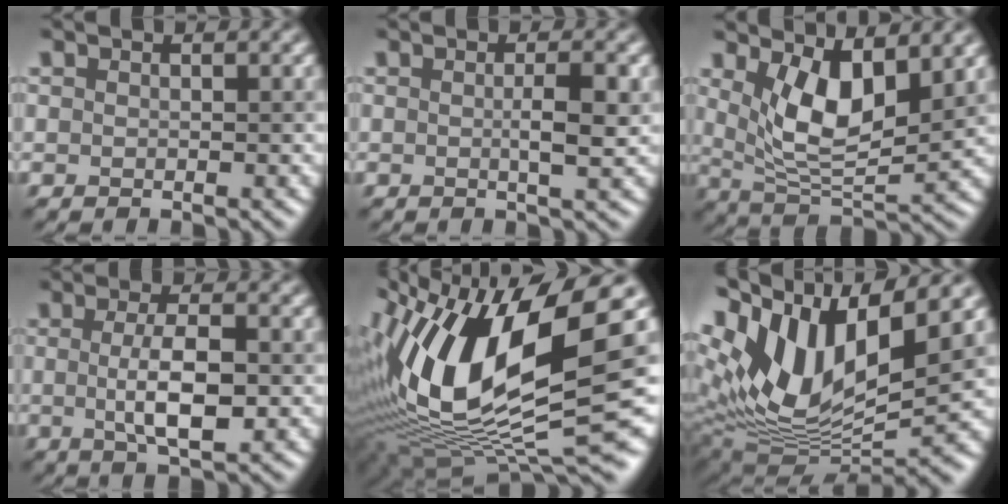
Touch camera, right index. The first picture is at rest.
{"total": 2.4, "force": [0.0, 0.3, 2.4], "torque": [-0.041, -0.001, -0.001]}
{"total": 6.5, "force": [2.4, 2.7, 5.4], "torque": [-0.107, -0.015, 0.052]}
{"total": 4.7, "force": [-0.1, 1.3, 4.5], "torque": [-0.091, 0.000, -0.003]}
{"total": 15.5, "force": [3.1, 5.8, 14.0], "torque": [-0.283, 0.005, 0.054]}
{"total": 13.8, "force": [5.8, 5.9, 11.0], "torque": [-0.222, 0.015, 0.109]}